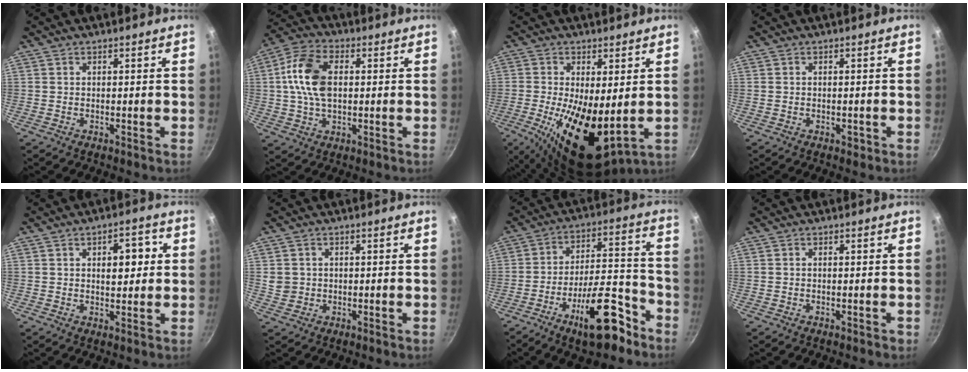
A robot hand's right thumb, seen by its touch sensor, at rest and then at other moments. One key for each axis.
{"total": 11.9, "fx": 1.4, "fy": 7.3, "fz": 9.3, "tx": -0.165, "ty": 0.018, "tz": 0.014}
{"total": 14.7, "fx": -1.6, "fy": 6.3, "fz": 13.2, "tx": -0.219, "ty": -0.018, "tz": -0.015}
{"total": 1.2, "fx": -0.5, "fy": 0.8, "fz": 0.7, "tx": -0.010, "ty": 0.003, "tz": -0.005}
{"total": 6.8, "fx": 1.4, "fy": 3.6, "fz": 5.6, "tx": -0.048, "ty": 0.003, "tz": 0.016}
{"total": 3.1, "fx": 0.2, "fy": 2.9, "fz": 1.1, "tx": -0.014, "ty": 0.009, "tz": 0.009}
{"total": 16.3, "fx": -9.5, "fy": 6.0, "fz": 11.8, "tx": -0.154, "ty": 0.073, "tz": -0.144}
{"total": 0.7, "fx": -0.4, "fy": 0.4, "fz": 0.4, "tx": -0.005, "ty": 0.004, "tz": -0.006}